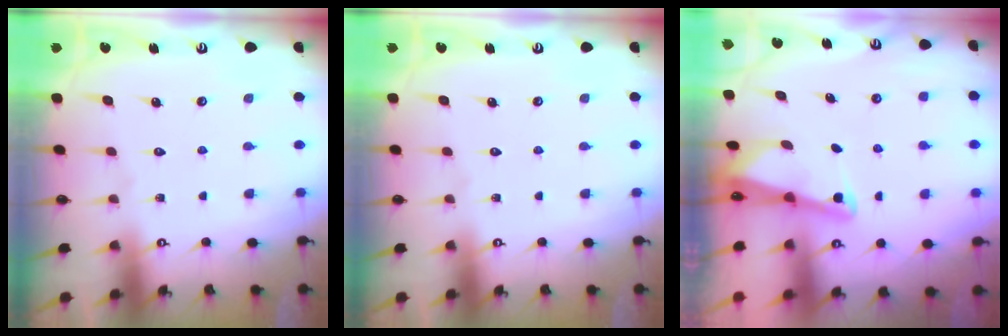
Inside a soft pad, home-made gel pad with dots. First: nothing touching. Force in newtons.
{"total": 0.0}
{"total": 2.3, "press": 2.3, "slide": 0.3}